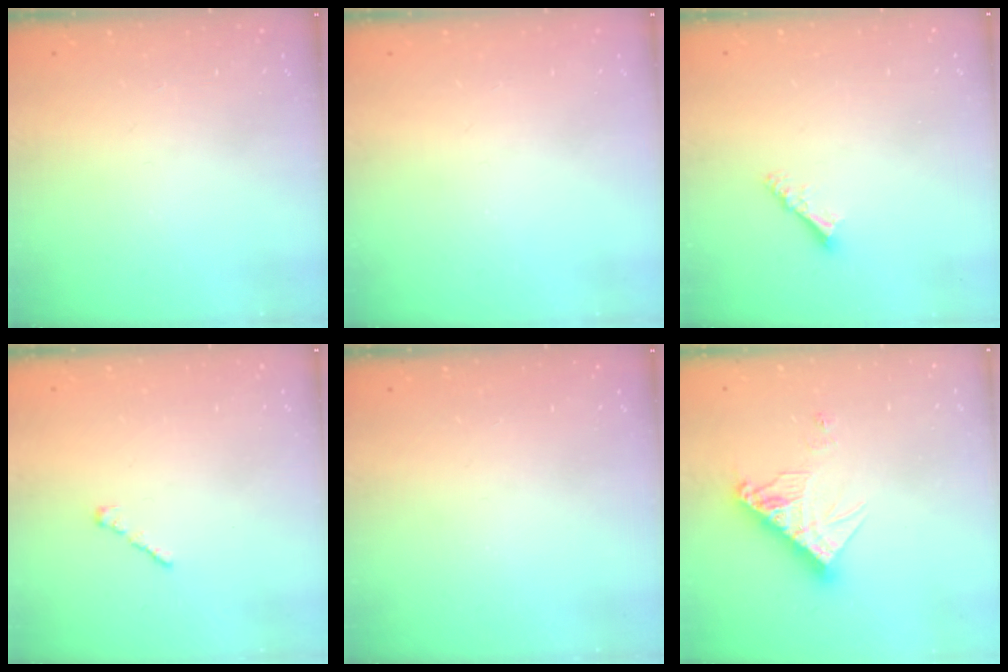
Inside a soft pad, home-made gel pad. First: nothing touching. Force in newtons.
{"total": 0.0}
{"total": 4.2, "press": 4.1, "slide": 0.5}
{"total": 1.4, "press": 1.3, "slide": 0.5}
{"total": 0.0}
{"total": 12.1, "press": 12.0, "slide": 0.9}